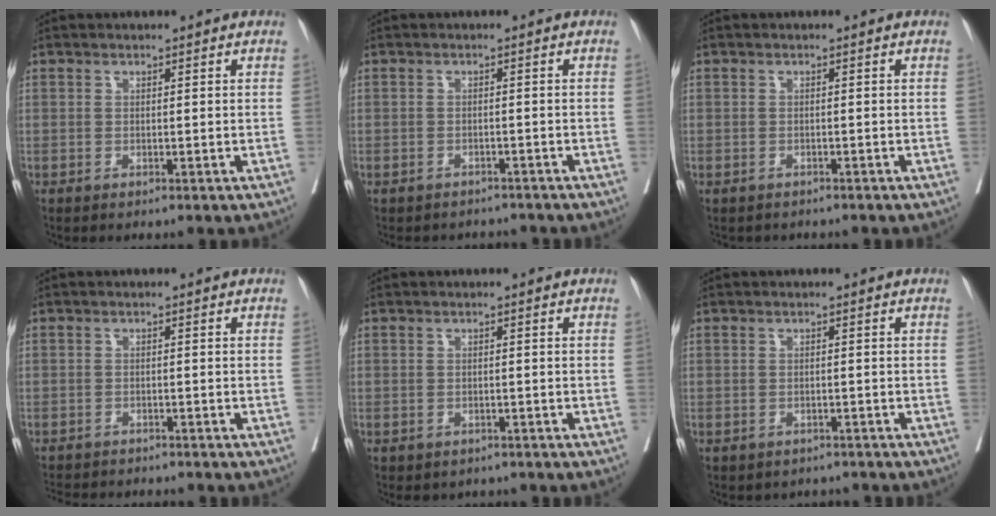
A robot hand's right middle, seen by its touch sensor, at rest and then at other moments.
{"total": 4.3, "force": [-3.9, 1.9, 0.0], "torque": [0.000, 0.005, -0.049]}
{"total": 2.4, "force": [-2.0, 1.2, 0.3], "torque": [-0.012, -0.001, -0.027]}
{"total": 8.2, "force": [-7.7, 1.9, 2.2], "torque": [-0.034, -0.003, -0.104]}
{"total": 2.6, "force": [-2.1, 1.6, 0.4], "torque": [-0.006, 0.007, -0.025]}
{"total": 3.3, "force": [-2.8, 1.8, 0.0], "torque": [0.000, 0.012, -0.036]}